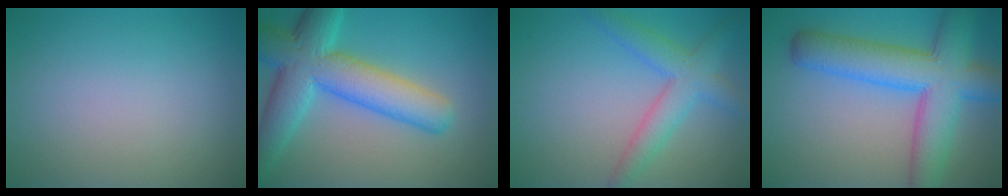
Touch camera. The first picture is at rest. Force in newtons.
{"total": 9.0, "press": 9.0, "slide": 0.7}
{"total": 4.1, "press": 4.1, "slide": 0.2}
{"total": 9.0, "press": 9.0, "slide": 0.3}